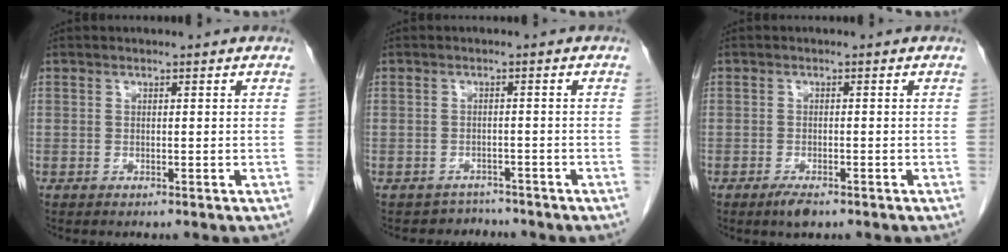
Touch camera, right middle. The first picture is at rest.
{"total": 2.8, "force": [-2.4, 1.0, -1.0], "torque": [0.012, 0.003, -0.038]}
{"total": 2.4, "force": [-1.6, 0.7, 1.6], "torque": [-0.034, -0.004, -0.026]}